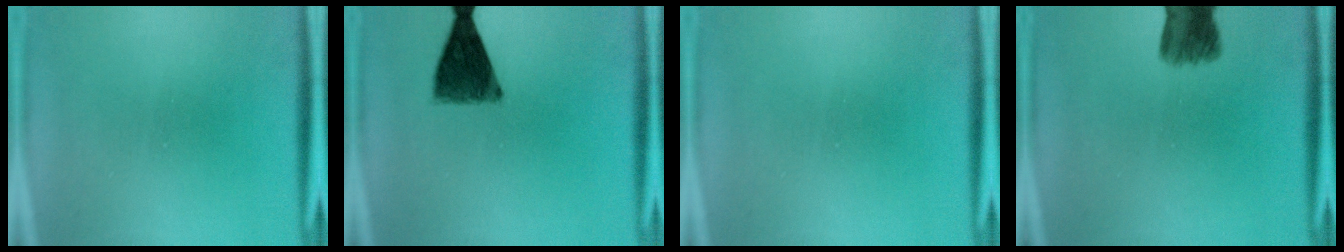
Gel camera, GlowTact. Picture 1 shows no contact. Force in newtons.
{"total": 8.7}
{"total": 0.0}
{"total": 6.4}